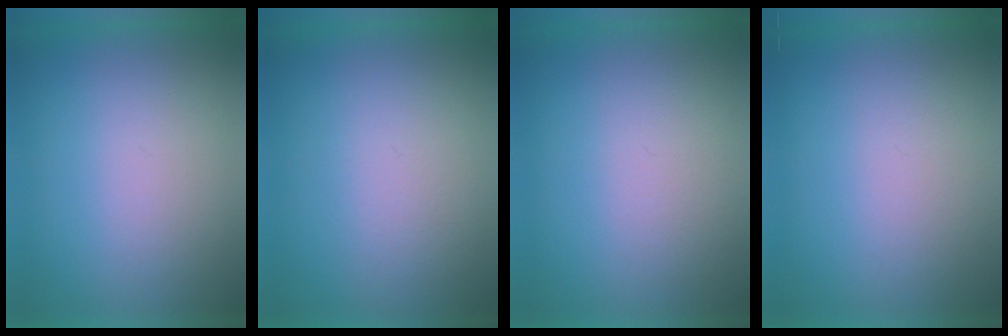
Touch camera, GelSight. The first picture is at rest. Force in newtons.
{"total": 4.0}
{"total": 1.7}
{"total": 1.5}